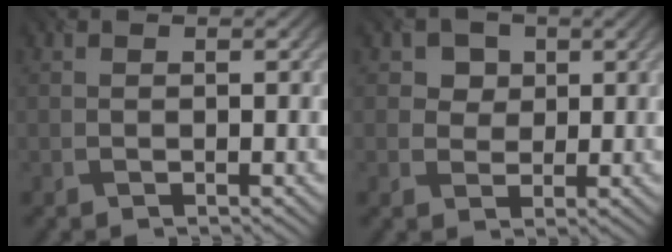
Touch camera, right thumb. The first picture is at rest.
{"total": 3.9, "force": [1.8, 3.2, 1.5], "torque": [-0.038, -0.009, 0.031]}